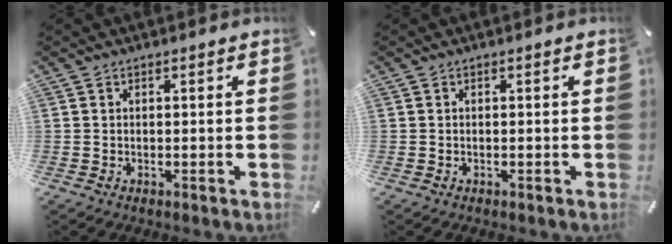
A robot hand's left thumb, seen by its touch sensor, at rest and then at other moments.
{"total": 0.0}